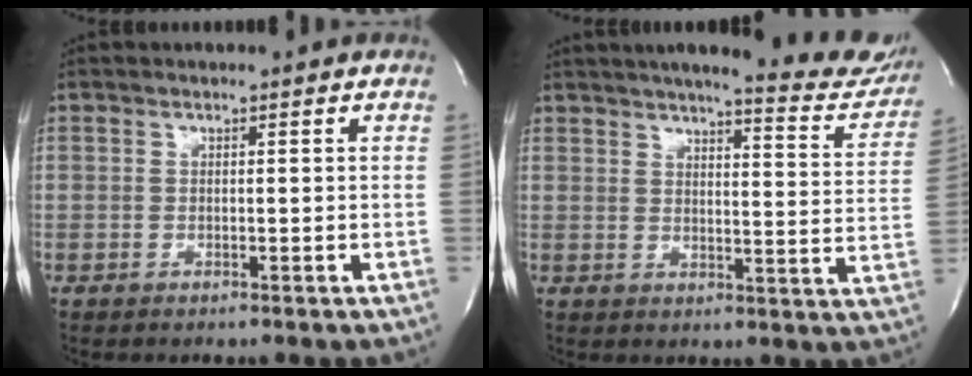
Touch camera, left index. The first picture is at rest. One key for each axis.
{"total": 18.9, "fx": 16.8, "fy": 2.3, "fz": 8.4, "tx": -0.104, "ty": -0.046, "tz": 0.191}